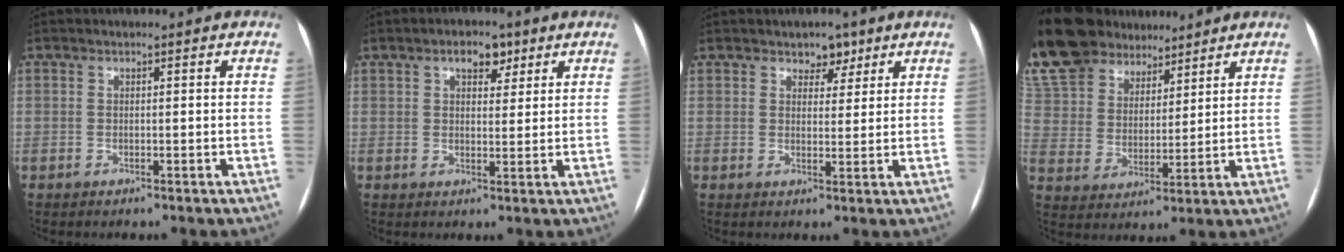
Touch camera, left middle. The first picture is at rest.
{"total": 4.2, "force": [2.5, 2.2, 2.6], "torque": [-0.037, 0.008, 0.038]}
{"total": 3.3, "force": [2.3, 2.0, 1.3], "torque": [-0.012, 0.001, 0.034]}
{"total": 18.9, "force": [15.8, 8.4, 5.9], "torque": [-0.145, 0.035, 0.292]}